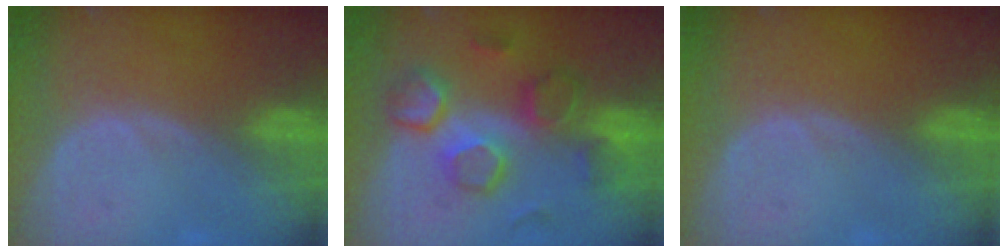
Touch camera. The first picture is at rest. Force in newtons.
{"total": 9.9, "press": 9.4, "slide": 3.1}
{"total": 0.0}